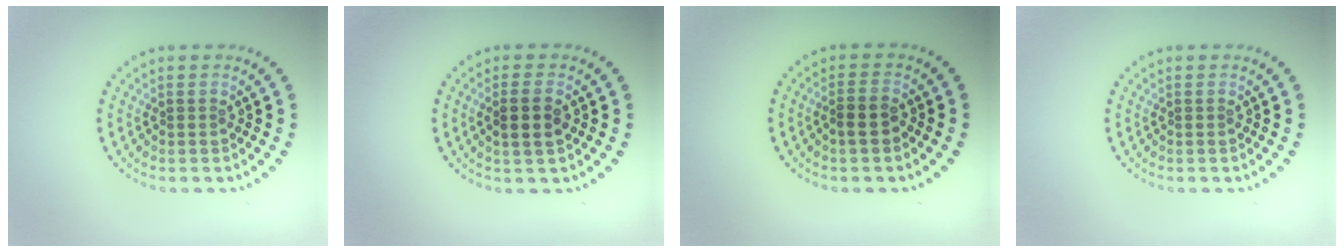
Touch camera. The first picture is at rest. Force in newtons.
{"total": 2.3, "press": 2.2, "slide": 0.6}
{"total": 1.5, "press": 1.3, "slide": 0.7}
{"total": 0.0}